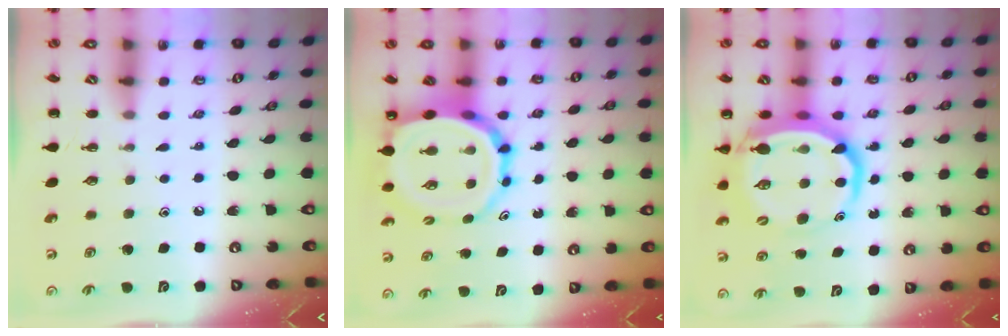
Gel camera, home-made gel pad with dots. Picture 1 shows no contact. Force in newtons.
{"total": 15.5, "press": 14.9, "slide": 4.3}
{"total": 13.8, "press": 13.4, "slide": 3.5}